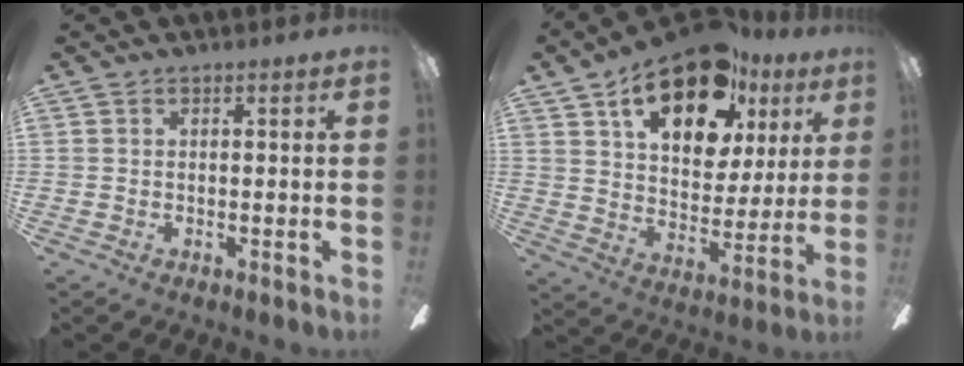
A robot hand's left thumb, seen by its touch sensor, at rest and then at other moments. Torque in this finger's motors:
{"motor_torque": [0.43, 0.87, 1.25, -1.53, 0.17]}